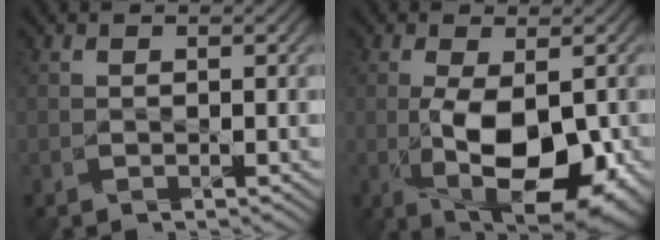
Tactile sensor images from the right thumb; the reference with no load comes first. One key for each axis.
{"total": 11.9, "fx": -2.6, "fy": 5.6, "fz": 10.2, "tx": -0.189, "ty": -0.030, "tz": -0.032}